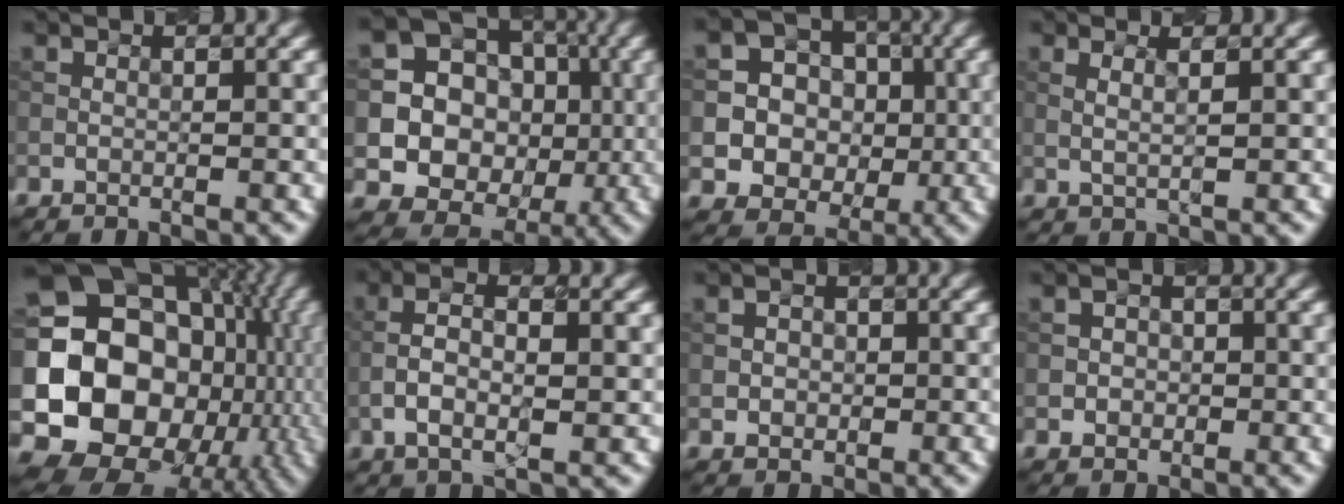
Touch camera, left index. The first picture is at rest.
{"total": 15.8, "force": [-0.3, 15.2, 4.4], "torque": [-0.114, 0.016, -0.025]}
{"total": 9.2, "force": [-0.5, 8.6, 3.1], "torque": [-0.063, 0.019, -0.023]}
{"total": 1.7, "force": [0.8, 0.5, 1.4], "torque": [-0.021, -0.002, 0.005]}
{"total": 19.8, "force": [-1.4, 16.1, 11.5], "torque": [-0.199, -0.010, -0.014]}
{"total": 4.7, "force": [-0.4, 2.1, 4.1], "torque": [-0.091, 0.003, -0.009]}
{"total": 1.8, "force": [0.0, 1.5, 0.9], "torque": [-0.011, -0.001, -0.003]}
{"total": 1.6, "force": [-0.2, 1.4, 0.6], "torque": [0.002, 0.000, -0.009]}